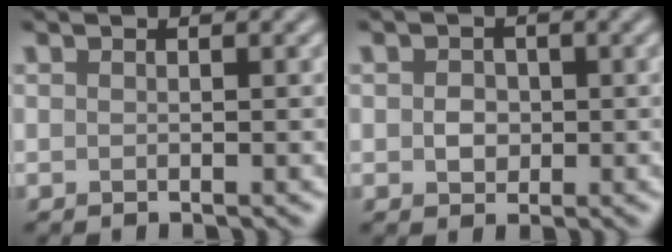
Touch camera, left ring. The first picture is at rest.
{"total": 1.9, "force": [0.0, 1.6, 1.0], "torque": [-0.015, -0.003, -0.004]}